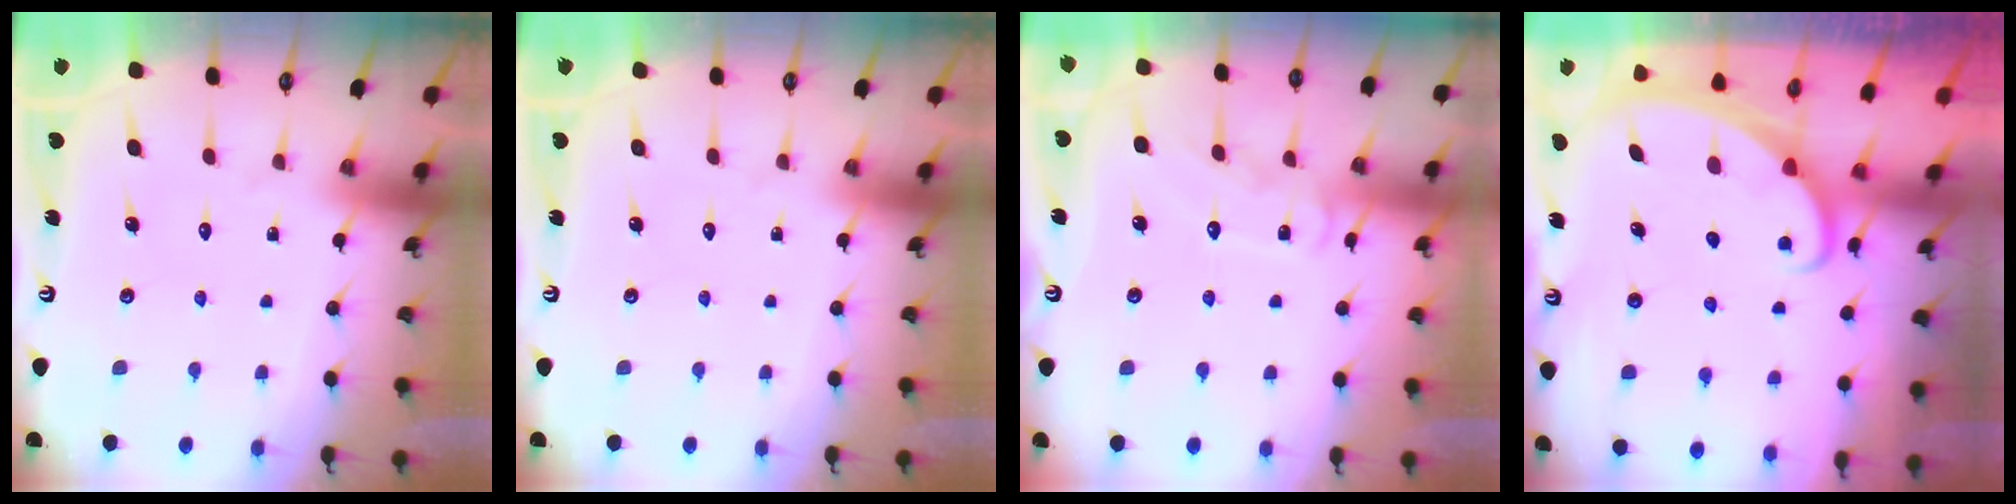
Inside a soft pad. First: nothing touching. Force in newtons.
{"total": 0.0}
{"total": 8.7, "press": 8.6, "slide": 0.6}
{"total": 1.6, "press": 1.6, "slide": 0.0}